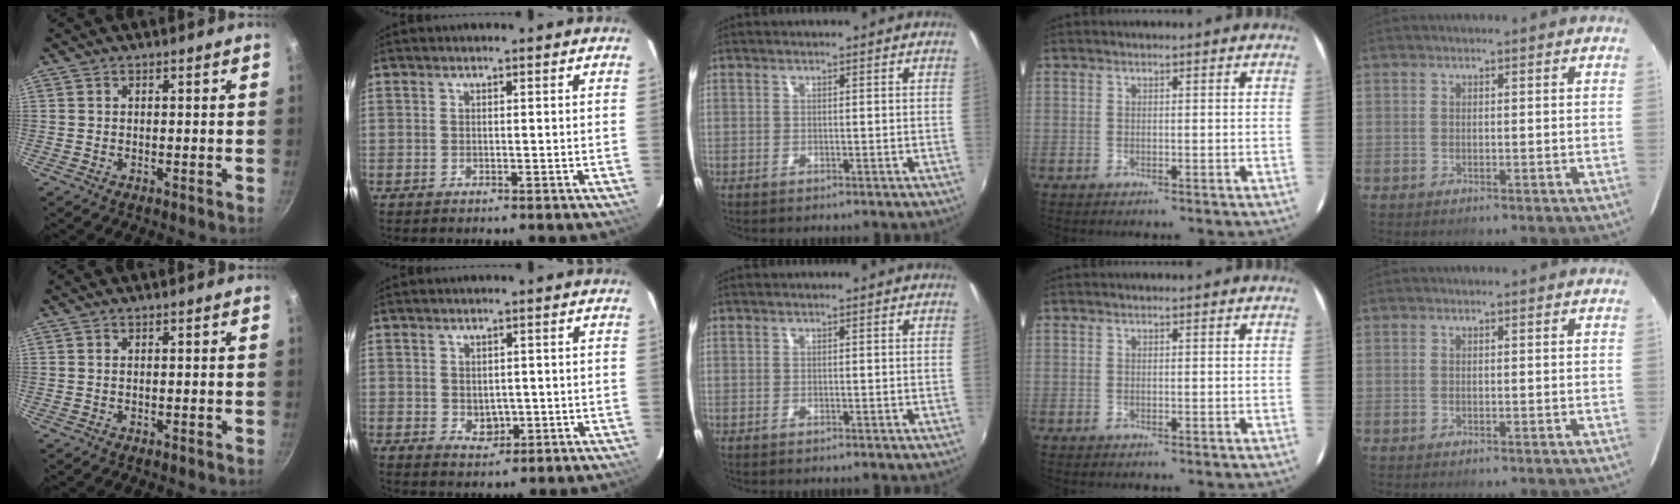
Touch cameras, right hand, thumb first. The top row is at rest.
{"index": {"total": 3.4, "force": [-0.2, 2.8, 1.9], "torque": [-0.031, -0.001, 0.005]}}